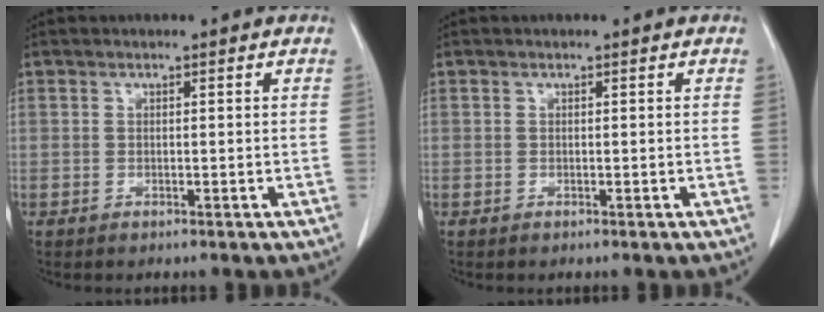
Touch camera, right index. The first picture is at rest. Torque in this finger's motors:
{"motor_torque": [0.00, 0.01, 0.00, 0.00]}